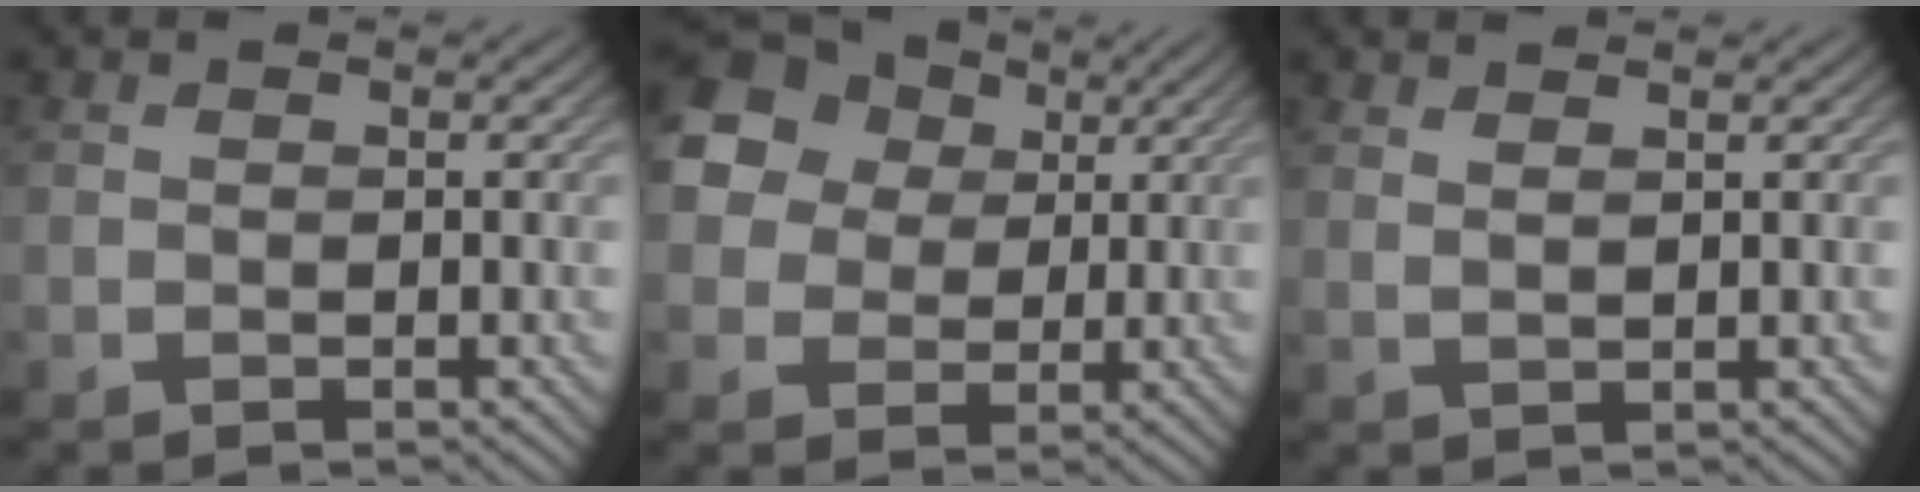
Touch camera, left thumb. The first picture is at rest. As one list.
[{"total": 17.5, "force": [6.8, 14.7, 6.8], "torque": [-0.216, 0.035, 0.109]}, {"total": 1.6, "force": [1.5, 0.0, 0.7], "torque": [-0.009, 0.001, 0.020]}]